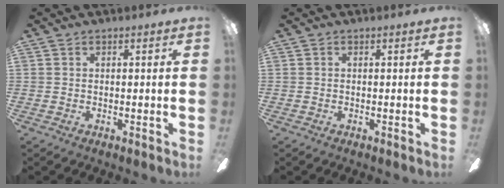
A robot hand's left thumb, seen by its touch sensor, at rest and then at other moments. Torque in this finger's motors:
{"motor_torque": [-0.05, -0.06, 0.12, -0.18, 0.00]}